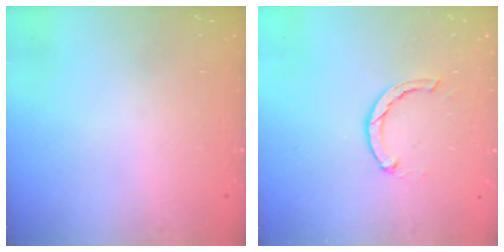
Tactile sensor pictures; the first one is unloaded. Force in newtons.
{"total": 3.1, "press": 3.1, "slide": 0.3}